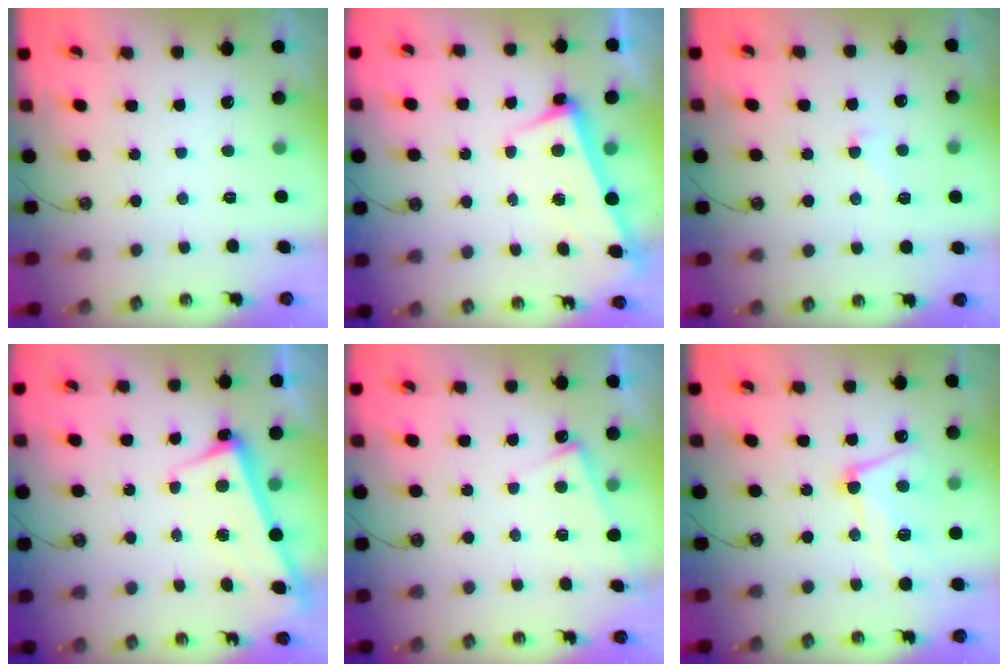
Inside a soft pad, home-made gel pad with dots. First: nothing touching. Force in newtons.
{"total": 2.6, "press": 2.5, "slide": 0.7}
{"total": 2.3, "press": 2.2, "slide": 0.9}
{"total": 2.6, "press": 2.6, "slide": 0.5}
{"total": 5.4, "press": 5.4, "slide": 0.3}
{"total": 8.5, "press": 8.5, "slide": 1.0}